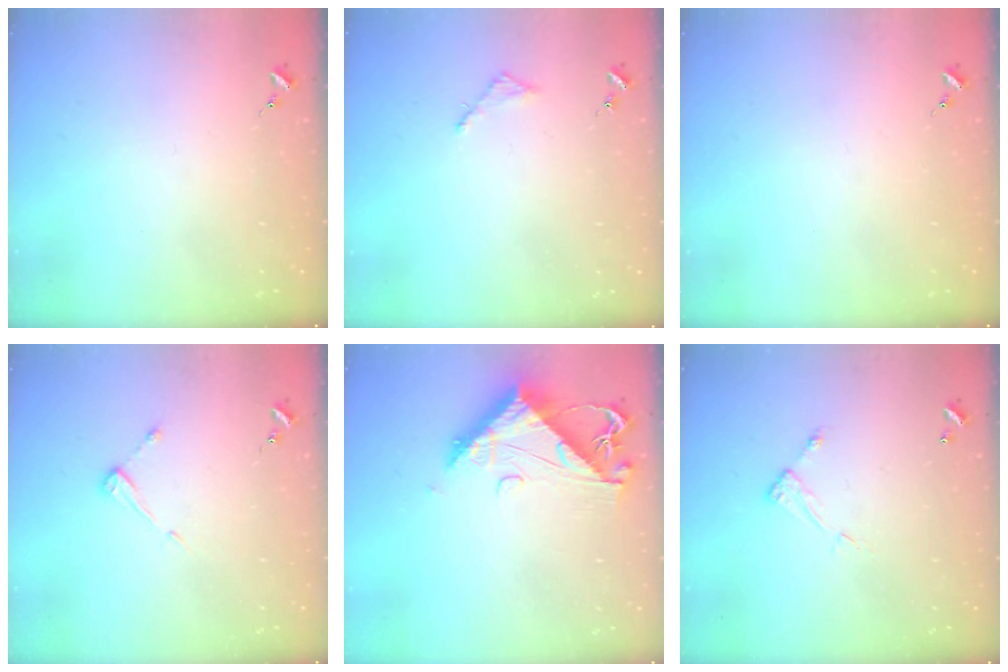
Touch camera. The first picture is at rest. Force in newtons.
{"total": 2.8, "press": 2.7, "slide": 0.3}
{"total": 0.0}
{"total": 4.7, "press": 4.7, "slide": 0.4}
{"total": 10.1, "press": 10.0, "slide": 1.0}
{"total": 4.9, "press": 4.8, "slide": 0.3}